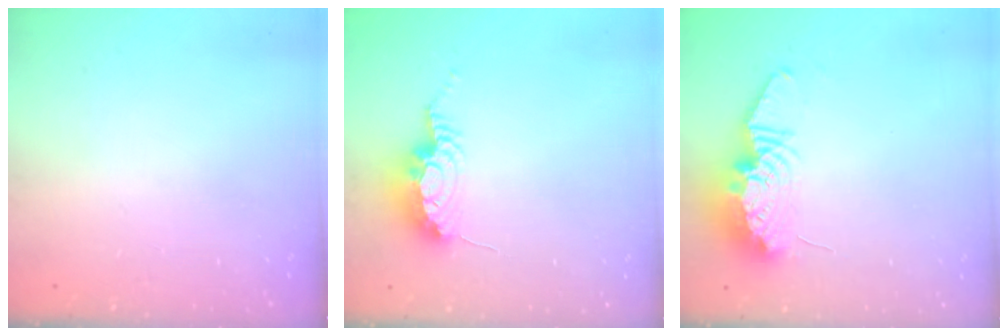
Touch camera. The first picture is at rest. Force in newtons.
{"total": 8.4, "press": 8.4, "slide": 1.0}
{"total": 13.4, "press": 13.4, "slide": 1.2}